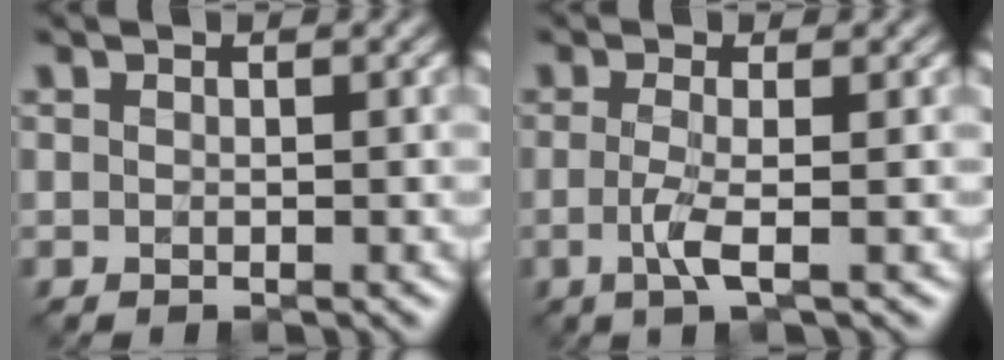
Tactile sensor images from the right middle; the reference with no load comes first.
{"total": 2.7, "force": [-0.7, 0.6, 2.6], "torque": [-0.054, -0.009, -0.019]}